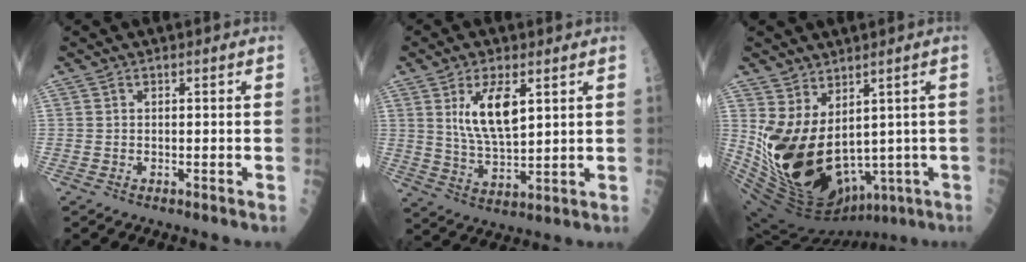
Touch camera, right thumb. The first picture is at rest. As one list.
[{"total": 9.9, "force": [3.6, 3.8, 8.4], "torque": [-0.143, -0.025, 0.075]}, {"total": 19.3, "force": [-0.8, 11.8, 15.3], "torque": [-0.279, -0.024, 0.029]}]